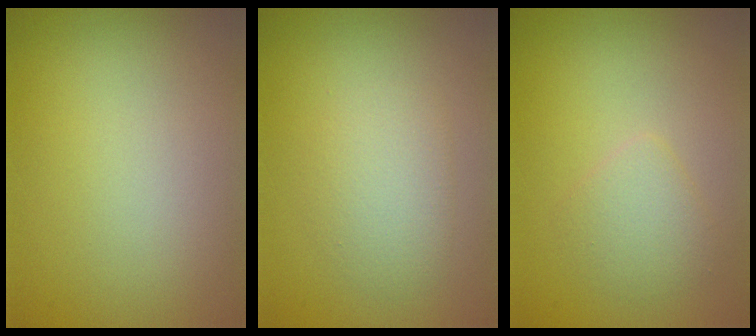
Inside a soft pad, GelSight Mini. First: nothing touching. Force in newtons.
{"total": 2.4, "press": 2.3, "slide": 0.4}
{"total": 1.9, "press": 1.9, "slide": 0.1}